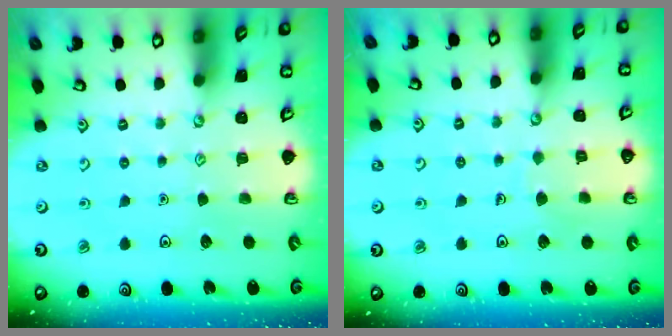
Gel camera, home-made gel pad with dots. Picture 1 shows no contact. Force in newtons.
{"total": 4.4, "press": 4.4, "slide": 0.3}